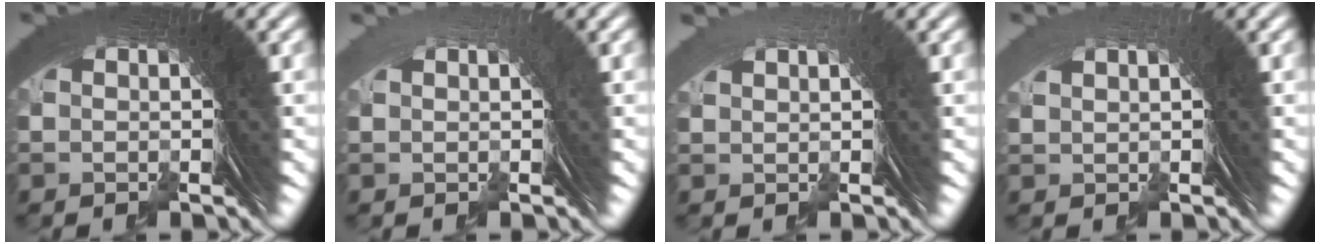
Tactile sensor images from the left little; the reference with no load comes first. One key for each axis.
{"total": 1.5, "fx": -0.4, "fy": -1.0, "fz": -1.1, "tx": 0.027, "ty": 0.008, "tz": -0.004}
{"total": 1.6, "fx": 0.5, "fy": -1.1, "fz": -1.0, "tx": 0.029, "ty": 0.005, "tz": 0.012}
{"total": 1.8, "fx": 0.0, "fy": -1.3, "fz": -1.3, "tx": 0.032, "ty": 0.004, "tz": 0.009}